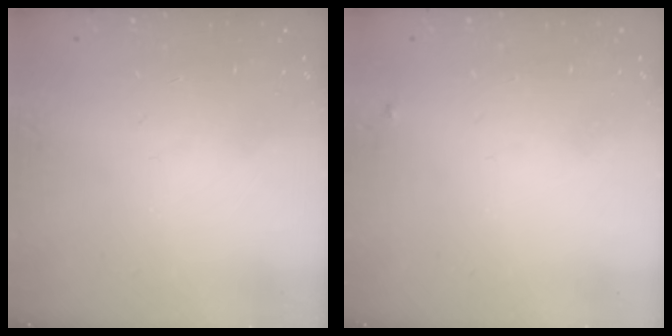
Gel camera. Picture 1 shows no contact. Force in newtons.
{"total": 3.5, "press": 3.4, "slide": 0.5}